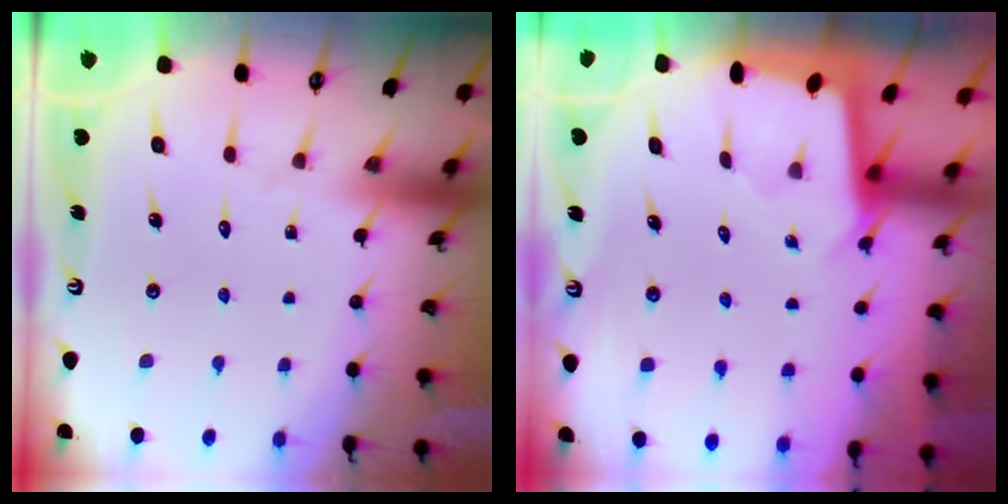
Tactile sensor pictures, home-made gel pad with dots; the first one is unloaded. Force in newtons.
{"total": 1.8, "press": 1.8, "slide": 0.2}